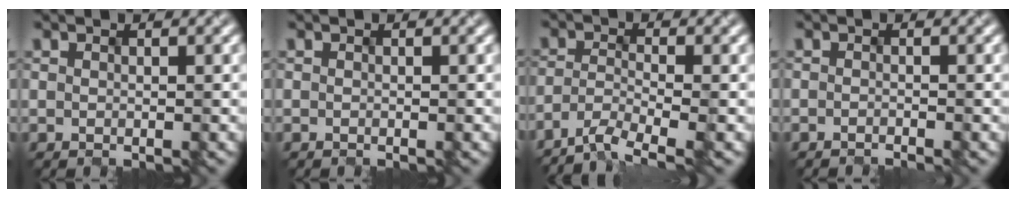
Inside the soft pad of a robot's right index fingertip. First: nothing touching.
{"total": 0.0}
{"total": 4.7, "force": [-3.8, 0.7, 2.6], "torque": [-0.046, -0.007, -0.072]}
{"total": 0.7, "force": [-0.7, 0.0, 0.1], "torque": [-0.001, -0.003, -0.012]}